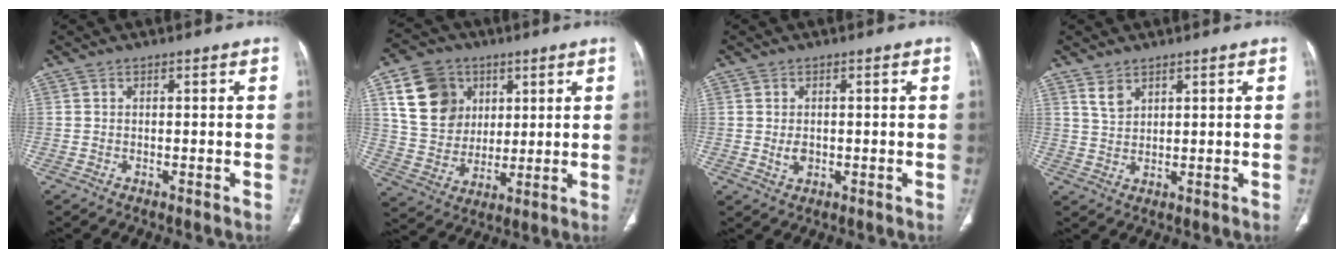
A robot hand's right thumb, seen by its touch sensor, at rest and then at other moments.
{"total": 15.2, "force": [5.7, 12.4, 6.6], "torque": [-0.096, -0.005, 0.110]}
{"total": 2.4, "force": [-0.2, 1.7, 1.7], "torque": [-0.028, -0.001, 0.000]}
{"total": 3.1, "force": [2.1, 1.7, 1.4], "torque": [-0.021, -0.012, 0.051]}